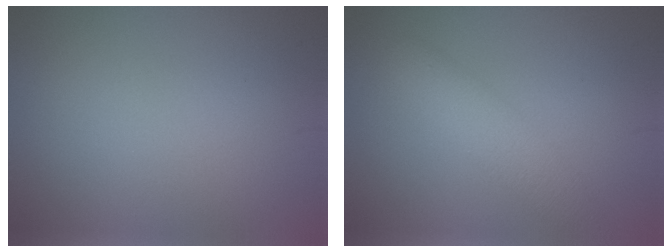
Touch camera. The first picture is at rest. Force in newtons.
{"total": 3.0, "press": 3.0, "slide": 0.2}